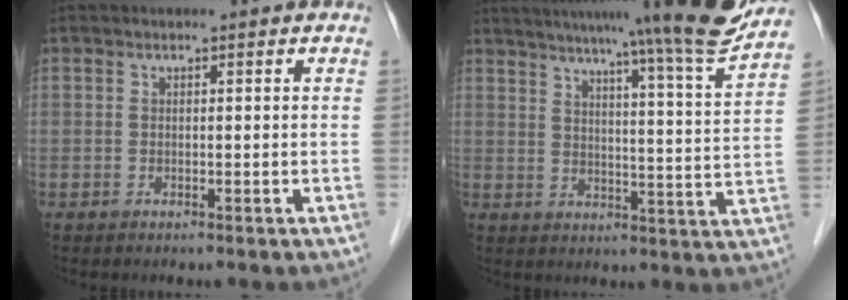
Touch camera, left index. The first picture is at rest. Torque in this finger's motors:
{"motor_torque": [1.05, -1.09, 0.50, 0.12]}